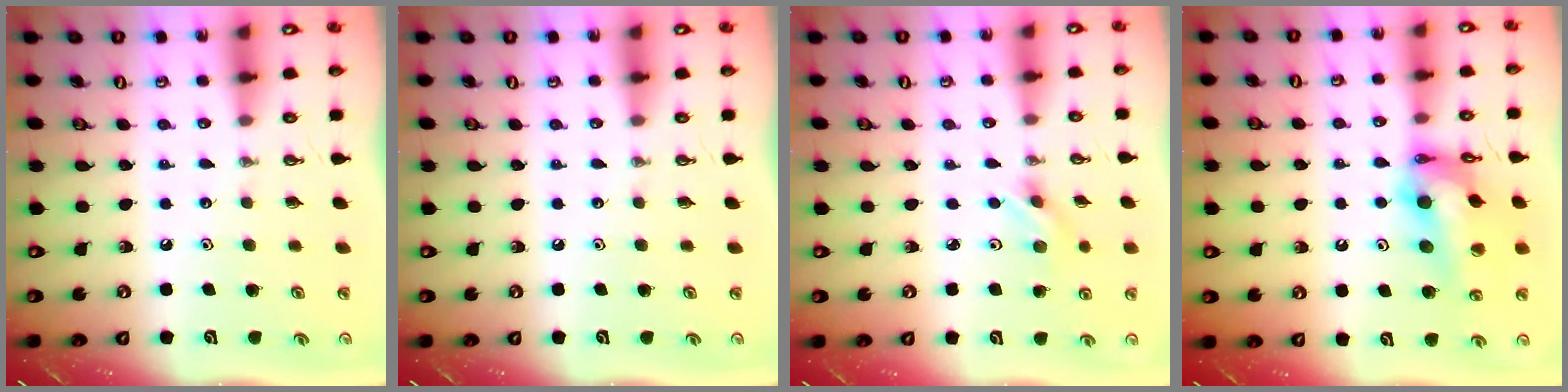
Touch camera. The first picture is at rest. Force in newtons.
{"total": 0.0}
{"total": 2.2, "press": 2.1, "slide": 0.6}
{"total": 16.8, "press": 16.7, "slide": 1.9}